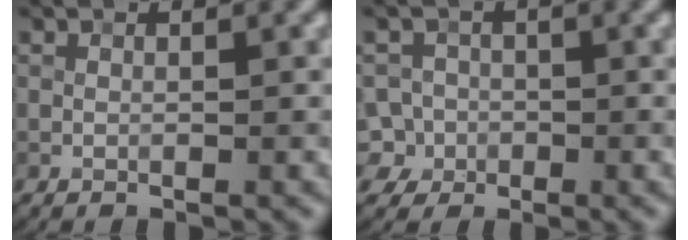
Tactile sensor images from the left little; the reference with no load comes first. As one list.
[{"total": 4.7, "force": [-2.0, 4.2, 1.0], "torque": [-0.001, 0.001, -0.049]}]